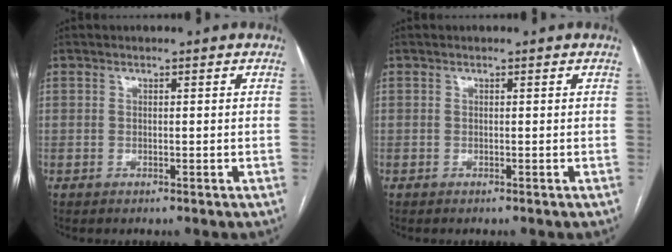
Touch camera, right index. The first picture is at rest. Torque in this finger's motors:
{"motor_torque": [-0.21, -0.09, -0.01, -0.01]}